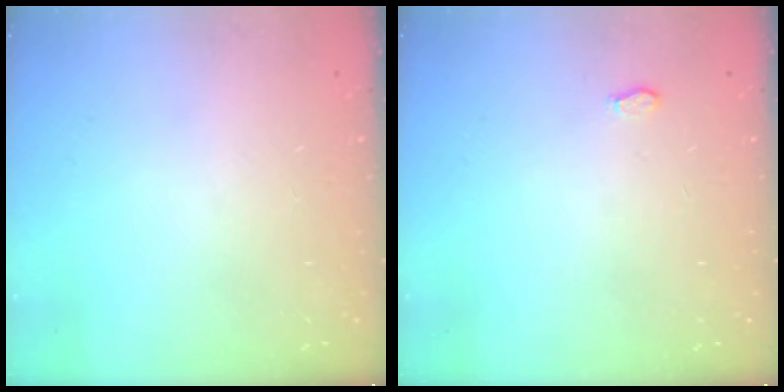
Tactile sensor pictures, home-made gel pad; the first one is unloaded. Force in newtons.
{"total": 2.6, "press": 2.5, "slide": 0.4}